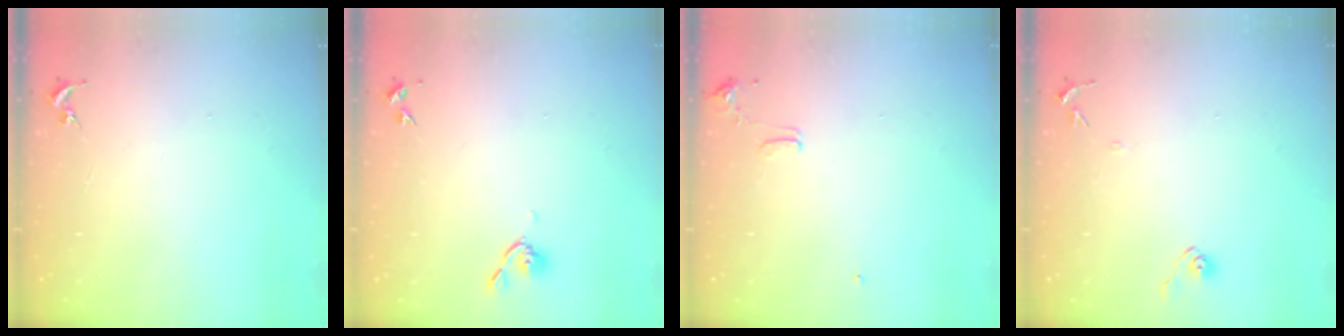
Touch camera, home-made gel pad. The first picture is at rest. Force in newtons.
{"total": 5.1, "press": 5.0, "slide": 0.8}
{"total": 9.2, "press": 9.2, "slide": 1.0}
{"total": 6.6, "press": 6.6, "slide": 0.5}